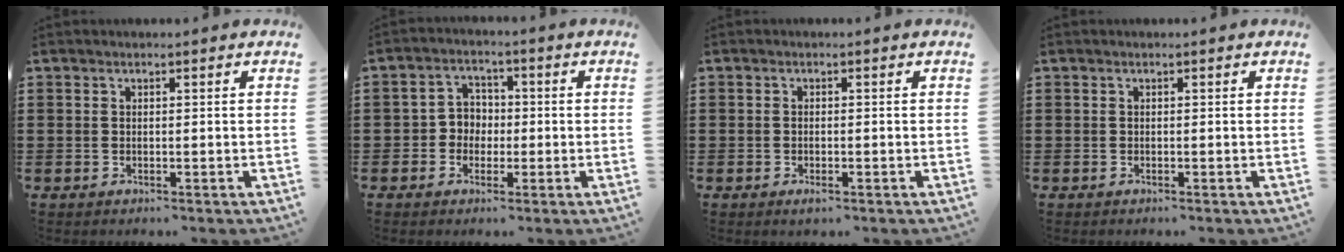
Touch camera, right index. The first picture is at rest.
{"total": 3.6, "force": [-0.9, 3.2, 1.3], "torque": [-0.036, 0.011, -0.023]}
{"total": 0.9, "force": [-0.4, 0.1, 0.8], "torque": [-0.016, -0.008, -0.005]}
{"total": 0.0}